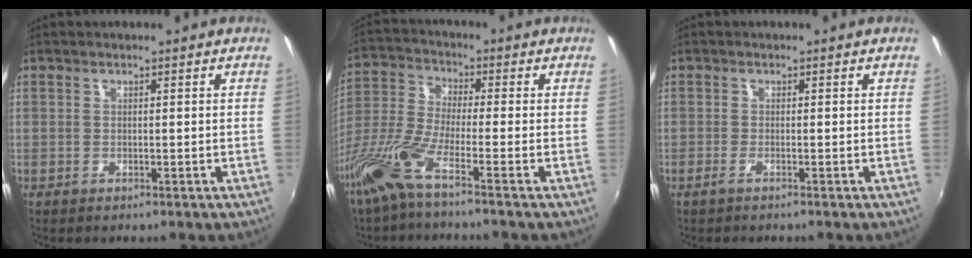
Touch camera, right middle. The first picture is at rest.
{"total": 9.3, "force": [-5.7, 0.4, 7.4], "torque": [-0.161, -0.014, -0.119]}
{"total": 1.1, "force": [-0.8, -0.2, 0.8], "torque": [-0.019, -0.003, -0.017]}